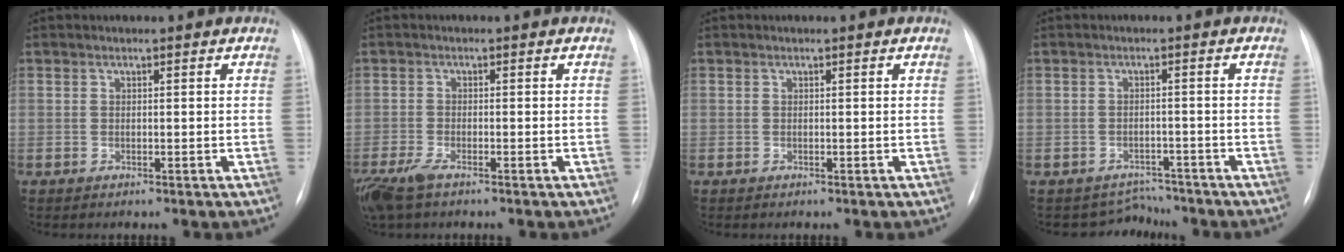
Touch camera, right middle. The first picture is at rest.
{"total": 5.6, "force": [-3.9, 1.6, 3.7], "torque": [-0.084, -0.016, -0.073]}
{"total": 0.0}
{"total": 3.6, "force": [-3.3, 1.1, -1.2], "torque": [0.013, 0.019, -0.044]}